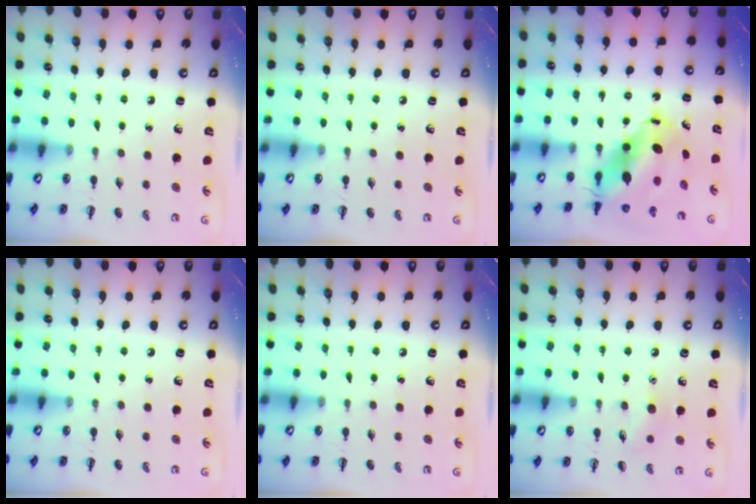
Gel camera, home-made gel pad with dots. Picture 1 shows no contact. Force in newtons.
{"total": 0.0}
{"total": 8.9, "press": 8.5, "slide": 2.5}
{"total": 0.0}
{"total": 0.0}
{"total": 6.5, "press": 6.3, "slide": 1.6}